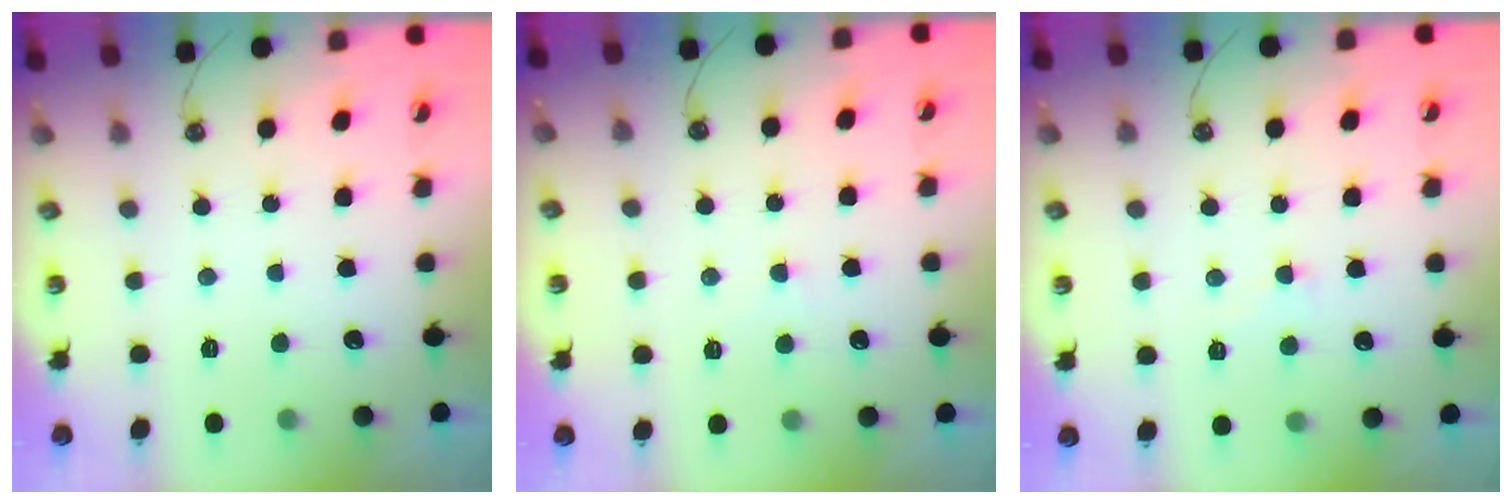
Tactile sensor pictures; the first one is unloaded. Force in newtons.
{"total": 4.2, "press": 4.2, "slide": 0.3}
{"total": 1.5, "press": 1.2, "slide": 0.8}